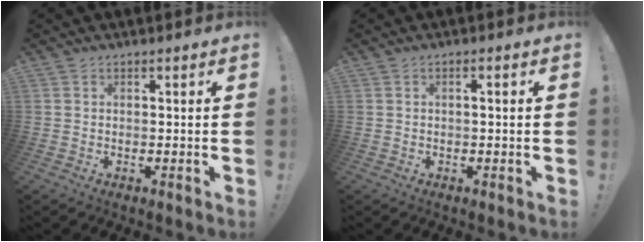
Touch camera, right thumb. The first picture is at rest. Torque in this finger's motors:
{"motor_torque": [0.18, -0.09, -0.08, -0.05, -0.07]}